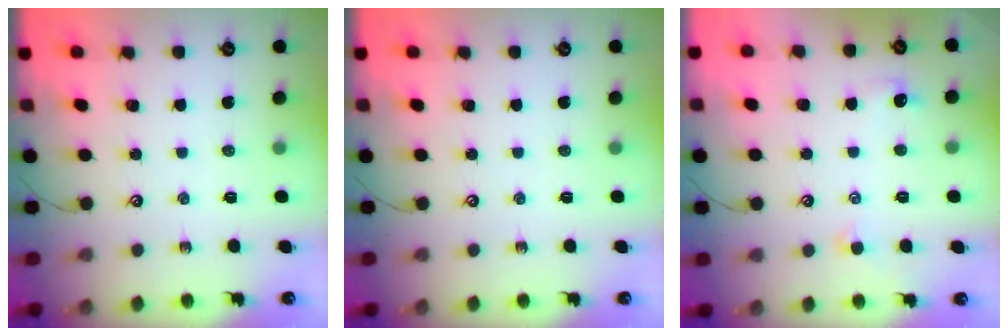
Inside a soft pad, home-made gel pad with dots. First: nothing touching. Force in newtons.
{"total": 0.0}
{"total": 1.0, "press": 0.7, "slide": 0.7}